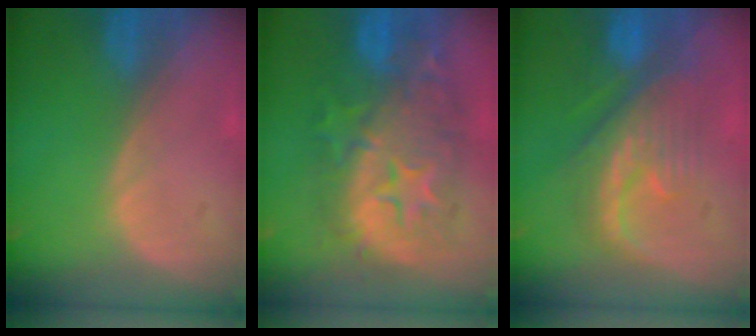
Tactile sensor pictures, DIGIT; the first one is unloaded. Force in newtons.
{"total": 12.6, "press": 12.6, "slide": 1.0}
{"total": 8.5, "press": 8.3, "slide": 1.5}